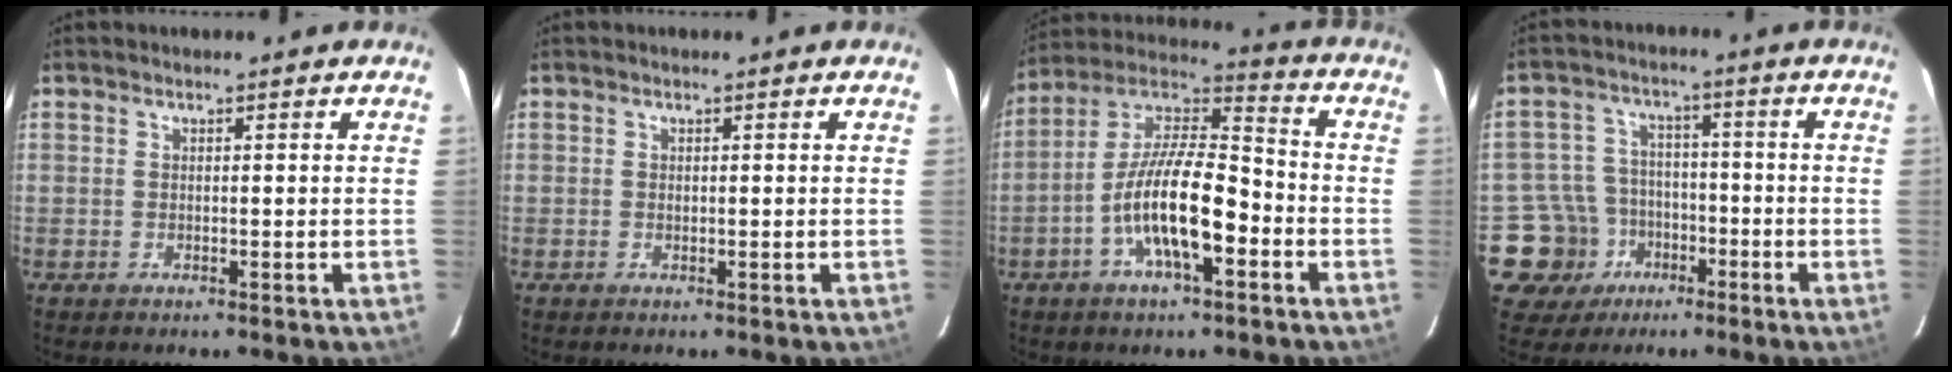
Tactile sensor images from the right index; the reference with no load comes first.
{"total": 0.0}
{"total": 15.3, "force": [-5.6, 4.8, 13.4], "torque": [-0.255, 0.002, -0.108]}
{"total": 9.8, "force": [-4.7, 8.6, 0.6], "torque": [-0.041, 0.031, -0.068]}